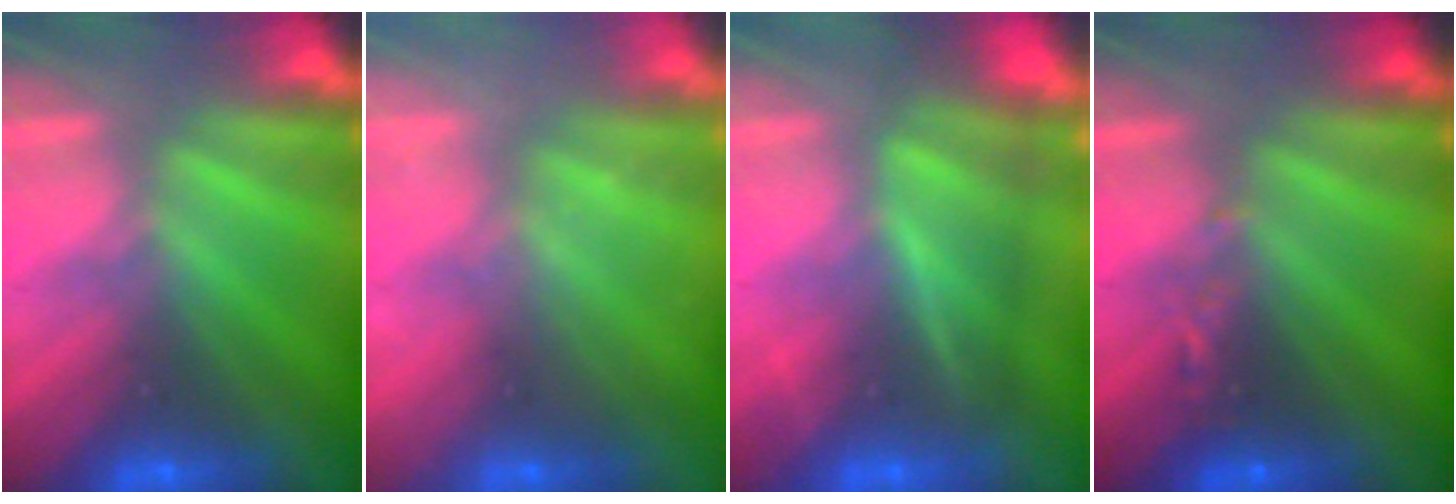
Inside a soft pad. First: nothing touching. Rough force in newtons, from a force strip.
{"total": 2.2}
{"total": 4.4}
{"total": 2.4}